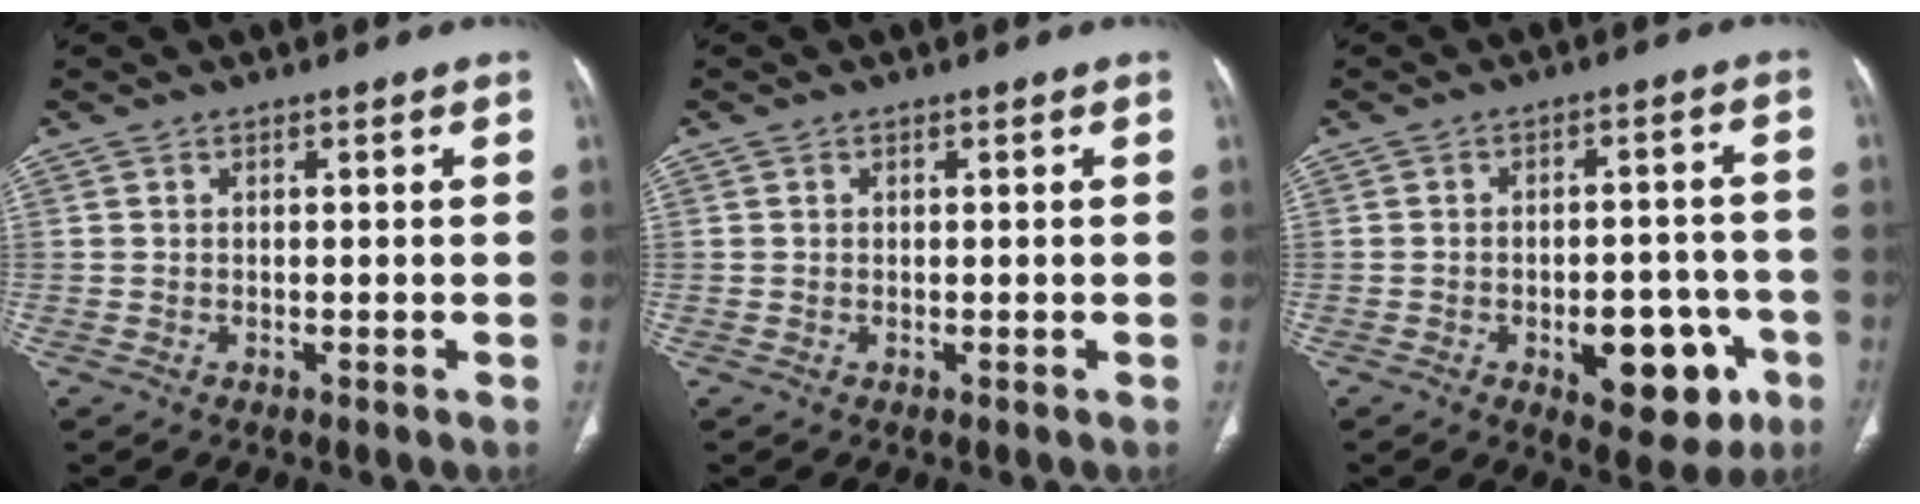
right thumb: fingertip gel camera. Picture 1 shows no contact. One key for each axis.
{"total": 0.0}
{"total": 12.5, "fx": -4.8, "fy": 6.5, "fz": 9.5, "tx": -0.088, "ty": 0.027, "tz": -0.054}